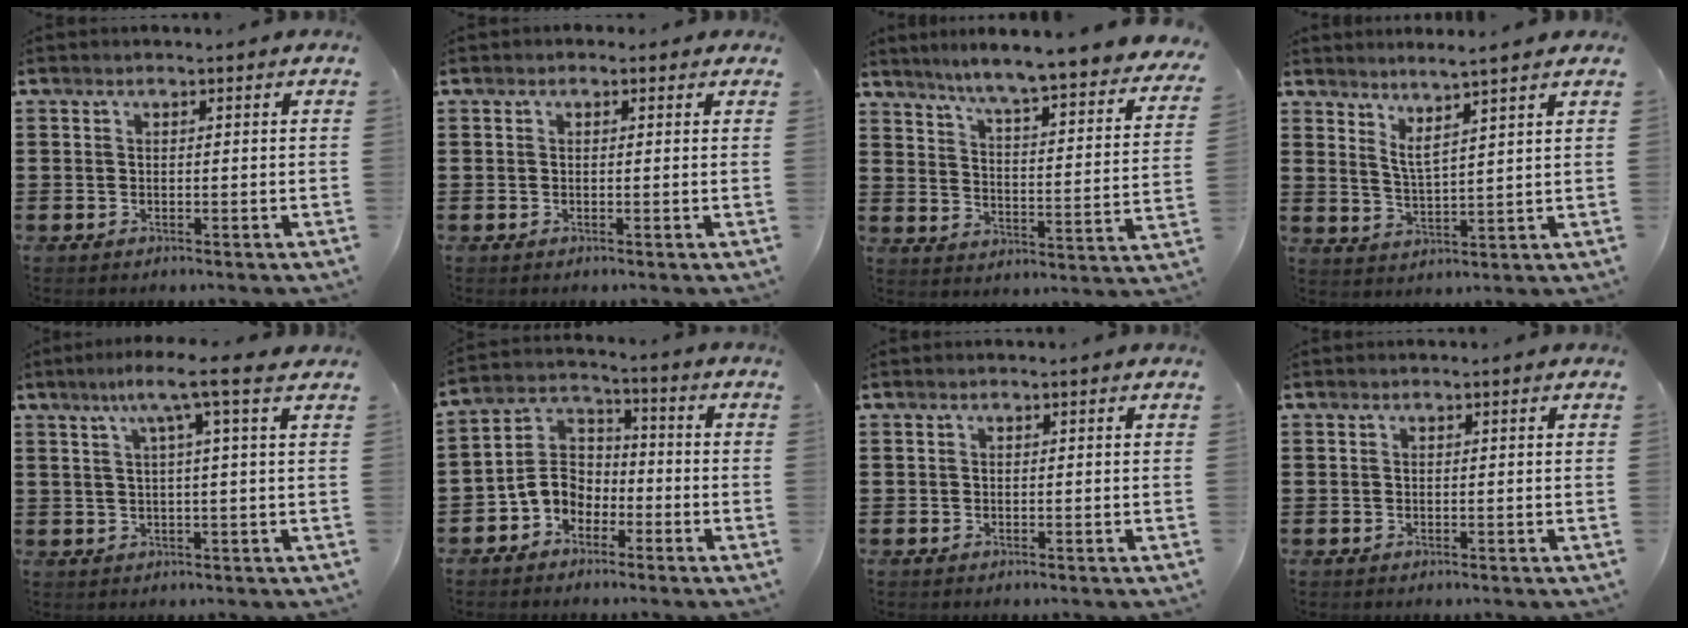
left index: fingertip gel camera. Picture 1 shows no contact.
{"total": 0.7, "force": [0.1, 0.7, 0.3], "torque": [-0.008, 0.006, 0.001]}
{"total": 5.3, "force": [4.7, -1.0, 2.2], "torque": [-0.060, -0.048, 0.067]}
{"total": 3.8, "force": [3.1, -0.2, 2.1], "torque": [-0.052, -0.014, 0.053]}
{"total": 6.3, "force": [4.1, 0.2, 4.8], "torque": [-0.097, -0.008, 0.066]}
{"total": 5.8, "force": [-3.0, 4.4, 2.4], "torque": [-0.074, 0.003, -0.069]}
{"total": 0.0}
{"total": 0.0}